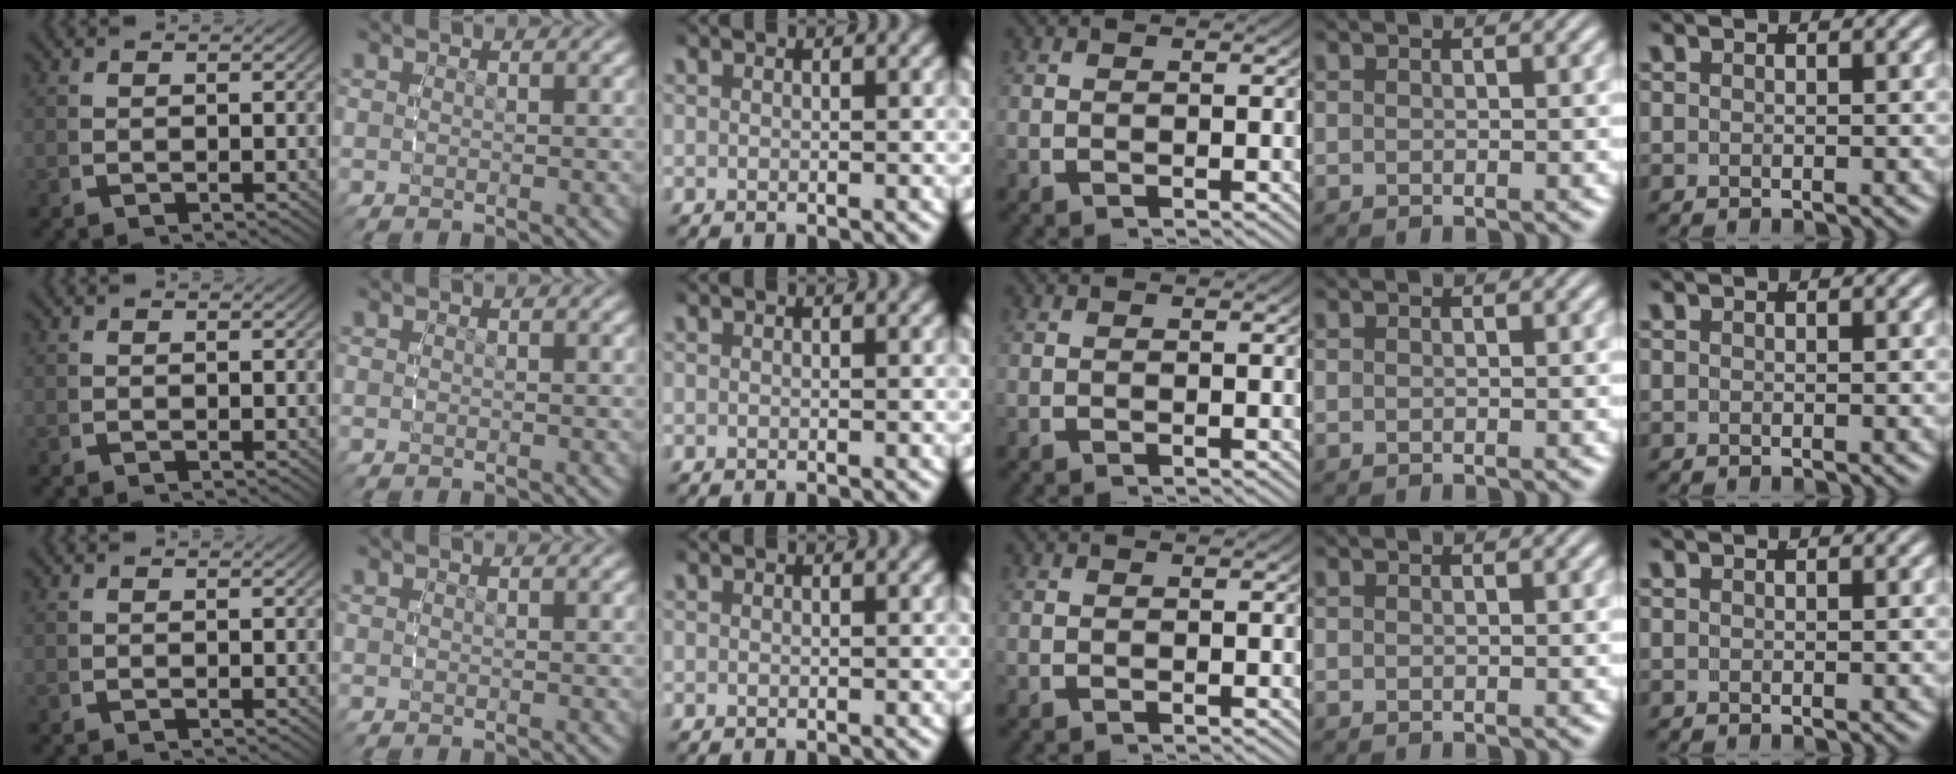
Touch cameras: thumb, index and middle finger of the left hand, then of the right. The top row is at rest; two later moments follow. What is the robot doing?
{"motion": "reach", "object": "jar lid"}